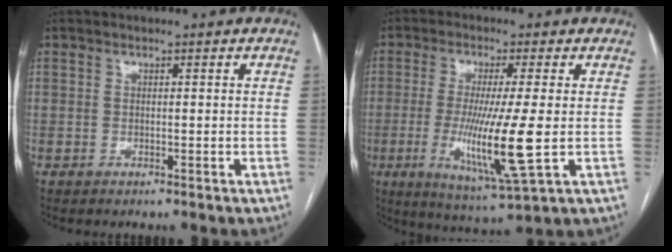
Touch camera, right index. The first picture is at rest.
{"total": 12.5, "force": [-1.8, -0.2, 12.4], "torque": [-0.239, -0.037, -0.032]}